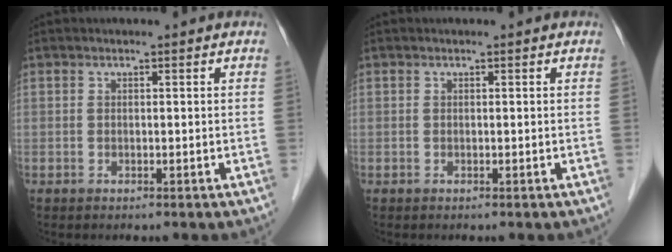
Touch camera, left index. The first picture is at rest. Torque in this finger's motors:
{"motor_torque": [0.00, 0.00, 0.00, 0.00]}